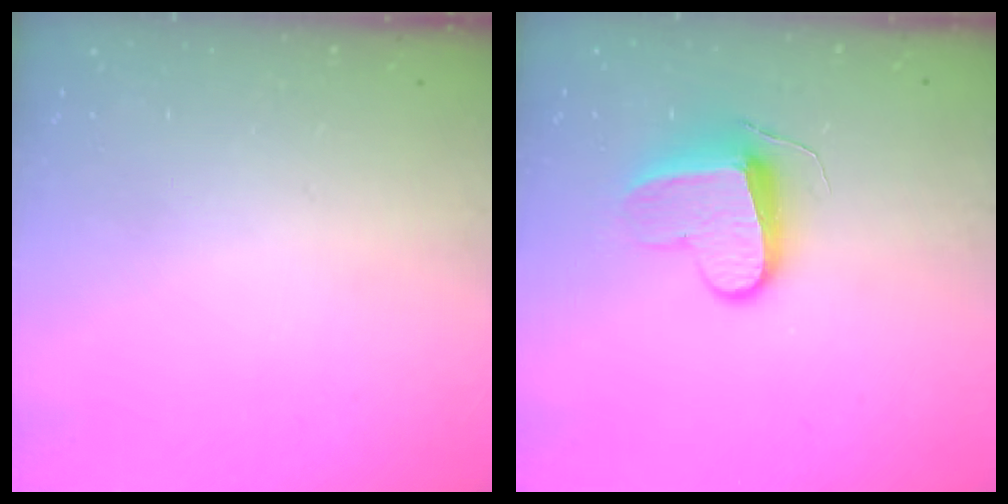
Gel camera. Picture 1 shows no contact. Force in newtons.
{"total": 10.3, "press": 10.2, "slide": 1.2}